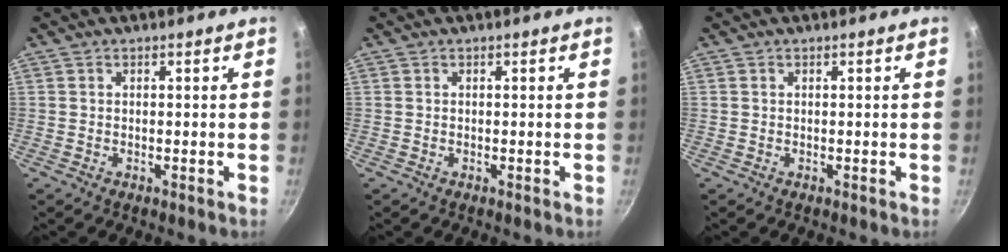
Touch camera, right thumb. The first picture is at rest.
{"total": 0.0}
{"total": 0.0}